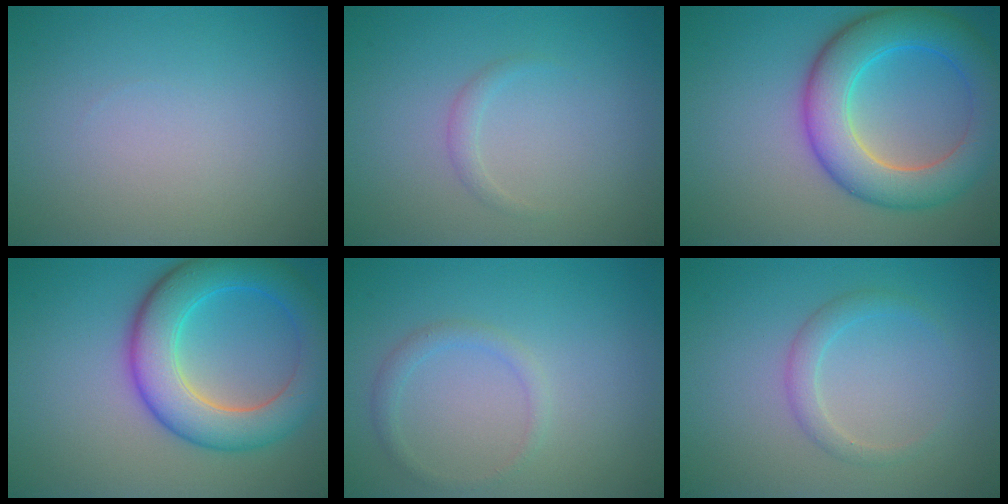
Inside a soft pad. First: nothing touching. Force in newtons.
{"total": 0.8, "press": 0.8, "slide": 0.0}
{"total": 7.9, "press": 7.9, "slide": 0.1}
{"total": 7.7, "press": 7.7, "slide": 0.2}
{"total": 1.4, "press": 1.4, "slide": 0.0}
{"total": 1.7, "press": 1.7, "slide": 0.1}